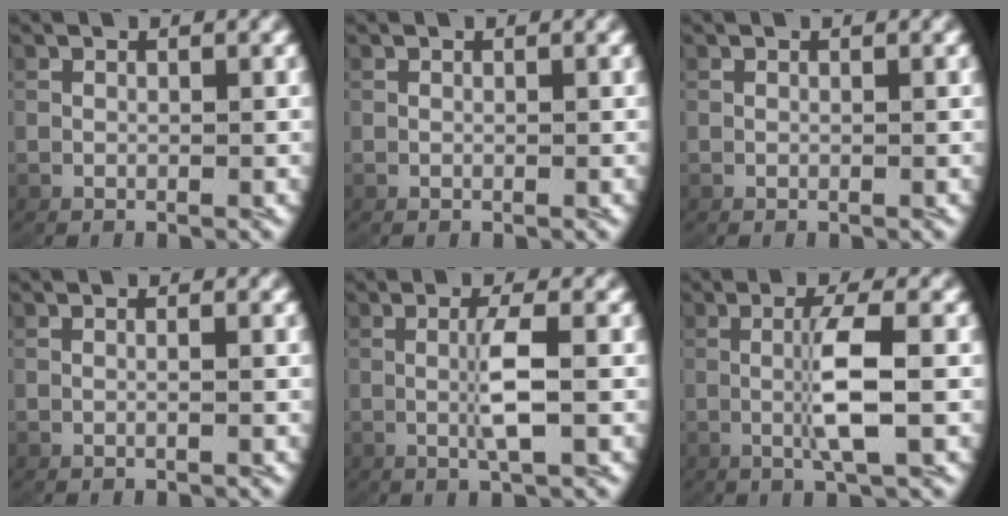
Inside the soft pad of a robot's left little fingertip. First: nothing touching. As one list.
[{"total": 0.0}, {"total": 0.0}, {"total": 0.5, "force": [-0.2, 0.0, 0.5], "torque": [-0.015, 0.000, -0.003]}, {"total": 2.7, "force": [0.1, -0.4, 2.6], "torque": [-0.054, -0.002, 0.004]}, {"total": 3.7, "force": [0.1, -0.3, 3.7], "torque": [-0.073, -0.002, 0.007]}]